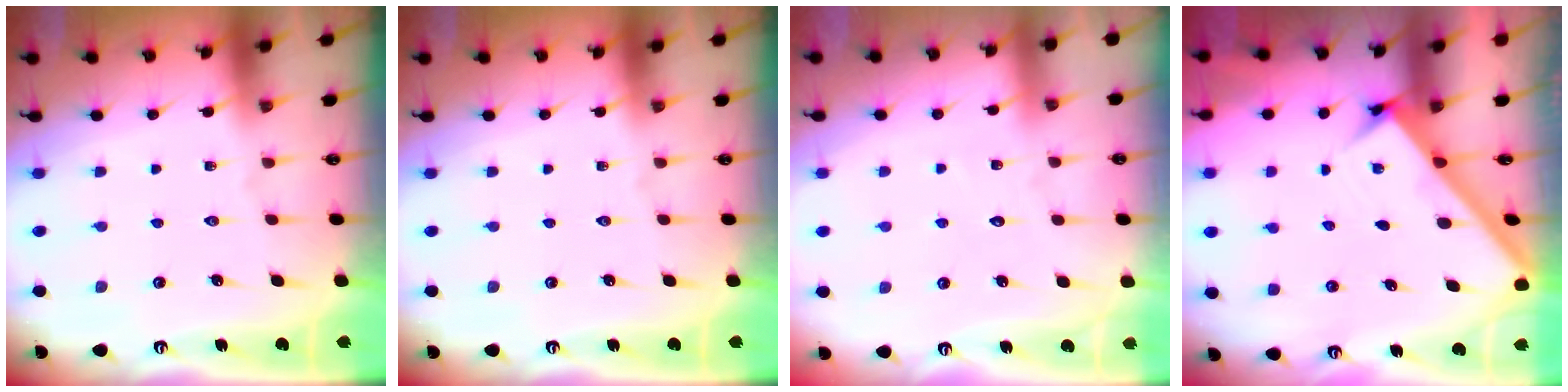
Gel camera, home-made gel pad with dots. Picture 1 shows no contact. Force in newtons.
{"total": 0.0}
{"total": 2.9, "press": 2.9, "slide": 0.3}
{"total": 2.4, "press": 2.4, "slide": 0.2}